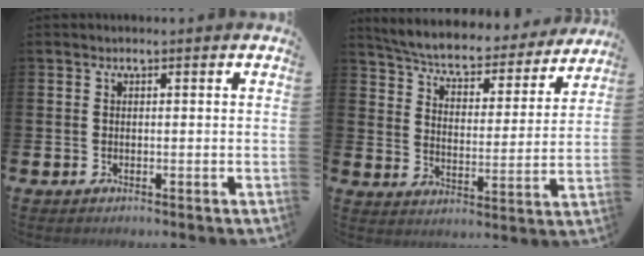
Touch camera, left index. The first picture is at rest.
{"total": 6.0, "force": [5.6, 1.2, 1.9], "torque": [-0.065, -0.044, 0.090]}